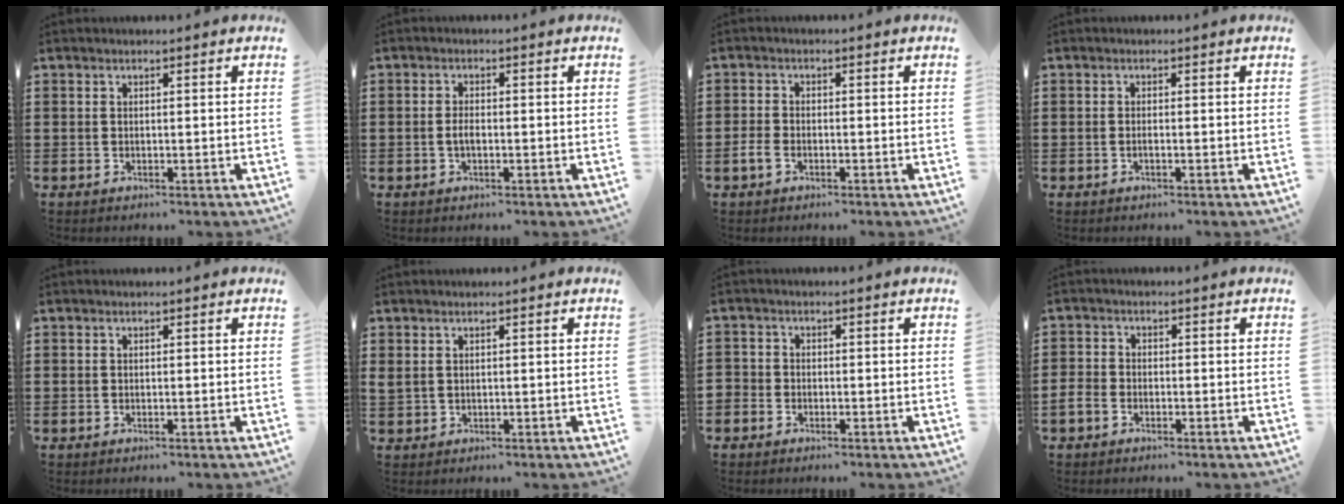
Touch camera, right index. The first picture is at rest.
{"total": 1.8, "force": [-0.5, 0.6, 1.6], "torque": [-0.040, -0.004, -0.011]}
{"total": 2.0, "force": [-1.1, 1.1, 1.3], "torque": [-0.032, -0.001, -0.024]}
{"total": 0.7, "force": [-0.4, 0.0, 0.6], "torque": [-0.011, -0.003, -0.006]}
{"total": 0.0}
{"total": 0.8, "force": [0.5, 0.5, 0.3], "torque": [-0.010, 0.004, 0.009]}
{"total": 1.4, "force": [-1.1, 1.0, 0.0], "torque": [-0.003, 0.003, -0.024]}
{"total": 2.1, "force": [-1.3, 1.4, 0.8], "torque": [-0.025, 0.002, -0.030]}